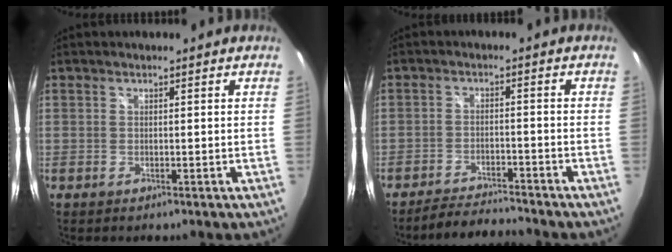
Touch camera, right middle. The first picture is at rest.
{"total": 7.0, "force": [-6.8, 0.1, 1.7], "torque": [-0.051, -0.001, -0.111]}